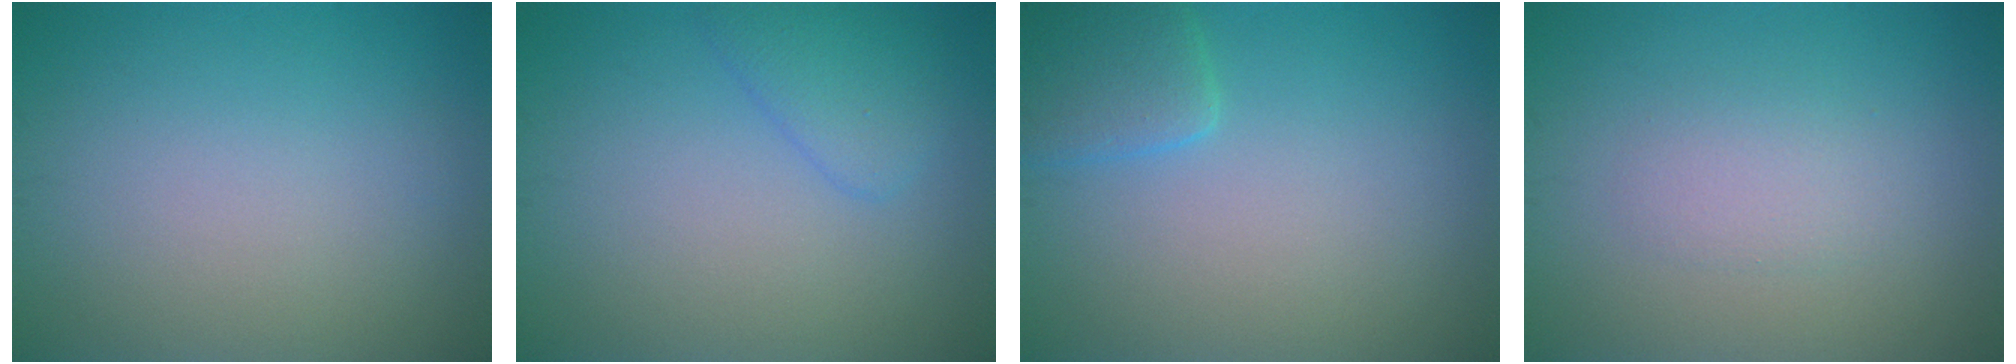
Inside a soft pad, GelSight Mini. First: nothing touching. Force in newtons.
{"total": 2.2, "press": 2.1, "slide": 0.2}
{"total": 2.6, "press": 2.6, "slide": 0.2}
{"total": 1.8, "press": 1.8, "slide": 0.1}